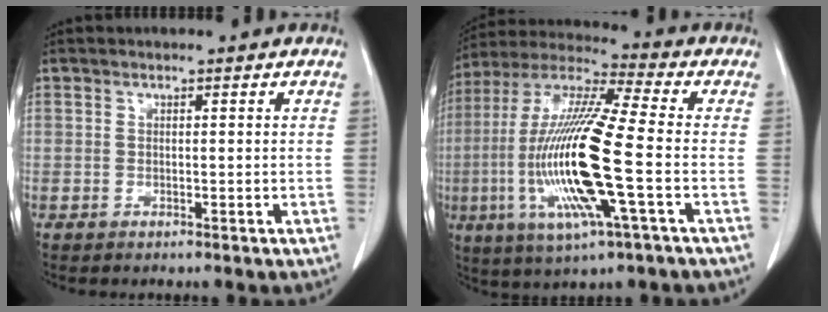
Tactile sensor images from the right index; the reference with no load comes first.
{"total": 19.1, "force": [-3.8, 1.3, 18.7], "torque": [-0.399, -0.013, -0.076]}